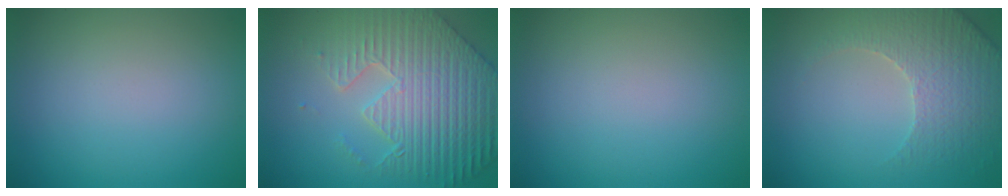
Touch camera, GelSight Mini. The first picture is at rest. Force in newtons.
{"total": 8.4, "press": 6.5, "slide": 5.3}
{"total": 0.0}
{"total": 4.5, "press": 3.9, "slide": 2.4}